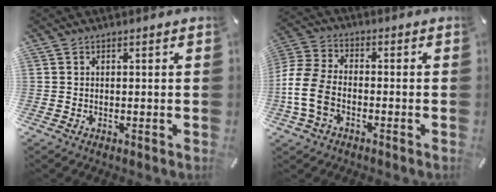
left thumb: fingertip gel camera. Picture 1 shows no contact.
{"total": 10.3, "force": [-3.4, 6.8, 6.9], "torque": [-0.157, 0.010, -0.064]}